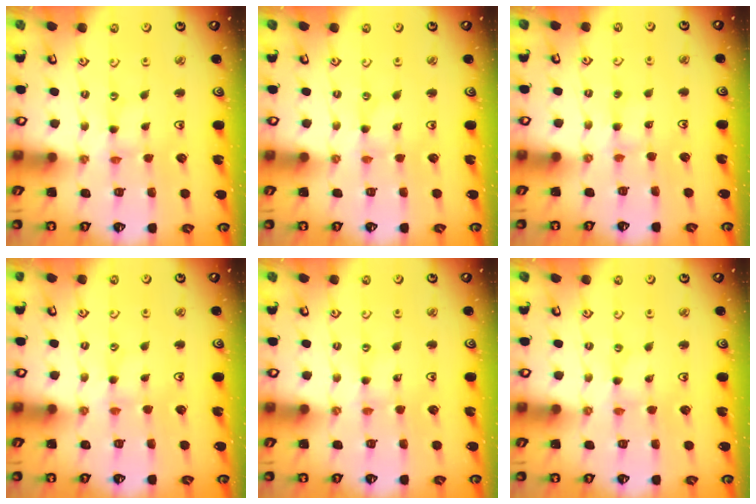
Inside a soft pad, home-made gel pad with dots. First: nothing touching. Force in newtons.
{"total": 0.0}
{"total": 3.5, "press": 3.5, "slide": 0.5}
{"total": 1.3, "press": 1.2, "slide": 0.3}
{"total": 1.0, "press": 1.0, "slide": 0.2}
{"total": 0.0}